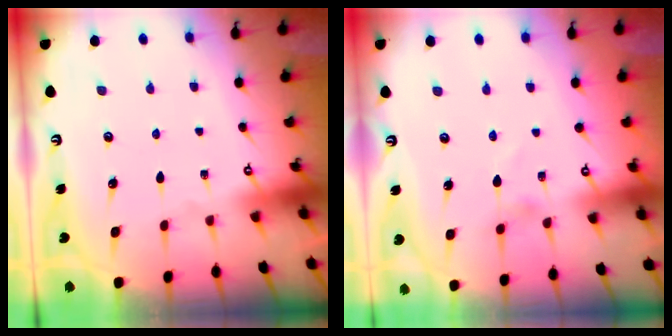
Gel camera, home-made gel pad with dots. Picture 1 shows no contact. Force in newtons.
{"total": 0.0}